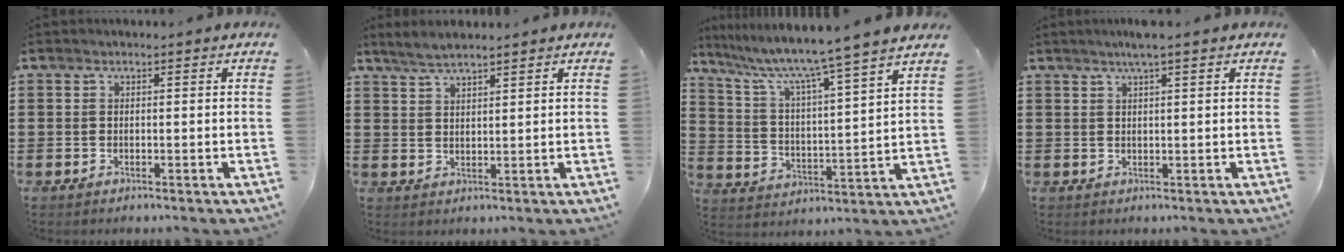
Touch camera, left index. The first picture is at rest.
{"total": 2.7, "force": [2.4, 0.2, 1.2], "torque": [-0.030, 0.001, 0.044]}
{"total": 7.3, "force": [6.1, -1.2, 3.8], "torque": [-0.102, -0.054, 0.090]}
{"total": 2.5, "force": [1.8, -0.2, 1.8], "torque": [-0.037, 0.000, 0.032]}